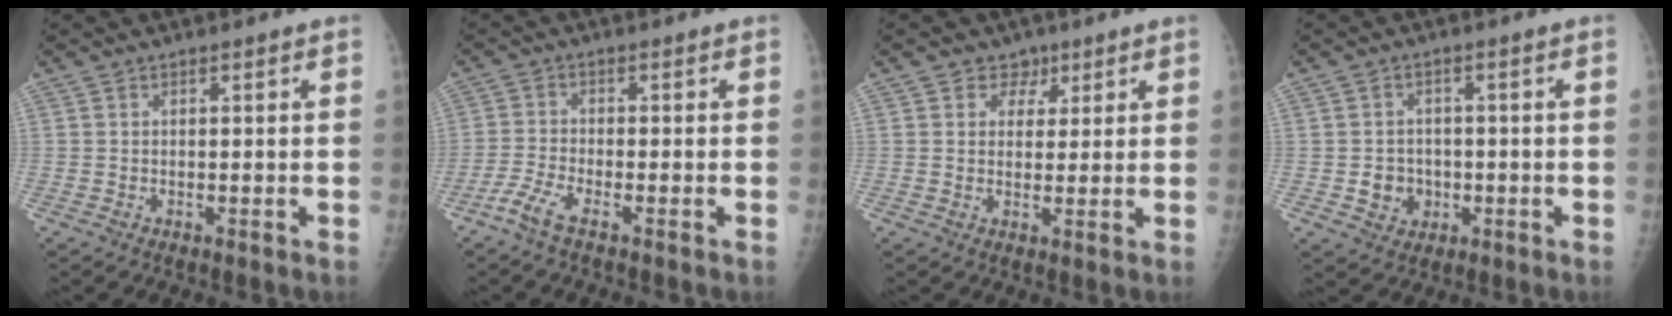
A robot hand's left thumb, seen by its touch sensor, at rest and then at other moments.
{"total": 4.0, "force": [-2.9, 0.7, 2.7], "torque": [-0.074, 0.005, -0.068]}
{"total": 4.3, "force": [2.4, 3.5, 0.8], "torque": [0.020, -0.006, 0.034]}
{"total": 5.3, "force": [-1.0, 4.7, 2.1], "torque": [-0.003, 0.009, -0.011]}